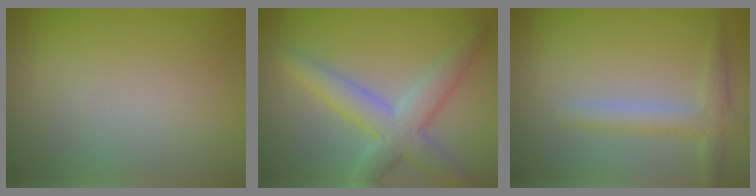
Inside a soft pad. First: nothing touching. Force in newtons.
{"total": 4.8, "press": 4.8, "slide": 0.2}
{"total": 2.6, "press": 2.6, "slide": 0.2}